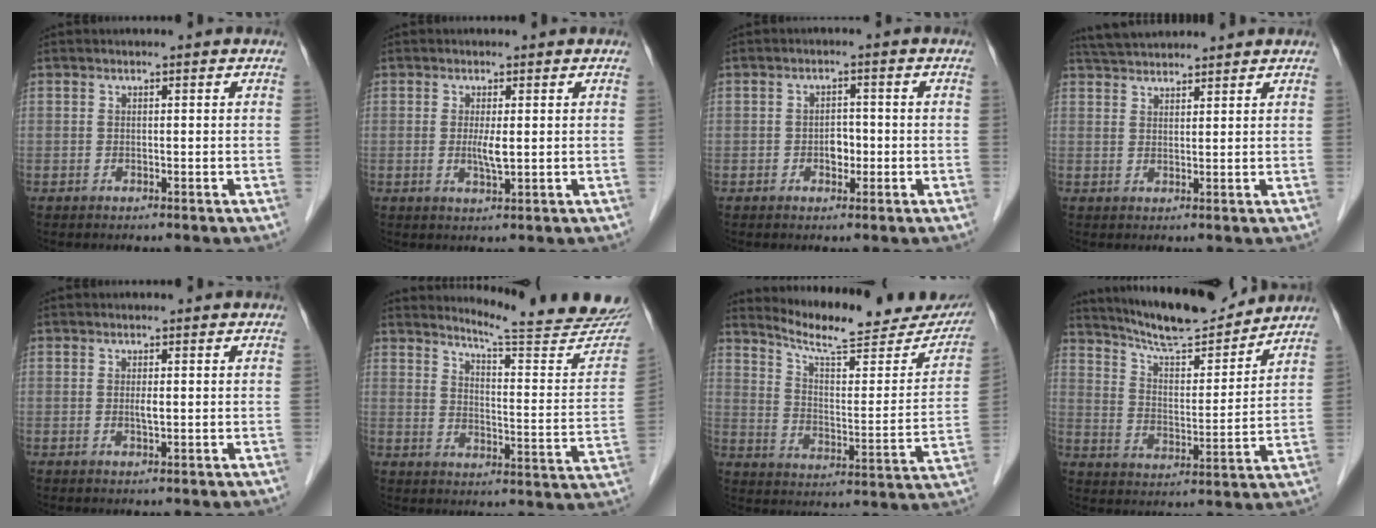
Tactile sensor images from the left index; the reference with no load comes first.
{"total": 2.4, "force": [-0.3, 0.2, 2.4], "torque": [-0.051, -0.011, -0.004]}
{"total": 2.5, "force": [-1.2, 1.5, 1.6], "torque": [-0.021, 0.001, -0.018]}
{"total": 6.0, "force": [5.7, 0.8, 1.8], "torque": [-0.036, 0.033, 0.097]}
{"total": 1.1, "force": [-0.3, 0.1, 1.0], "torque": [-0.021, -0.007, -0.006]}
{"total": 19.0, "force": [18.0, 0.7, 6.0], "torque": [-0.080, -0.113, 0.211]}
{"total": 20.4, "force": [18.8, 3.4, 7.3], "torque": [-0.101, -0.053, 0.247]}
{"total": 14.6, "force": [13.5, 1.7, 5.3], "torque": [-0.093, -0.001, 0.216]}